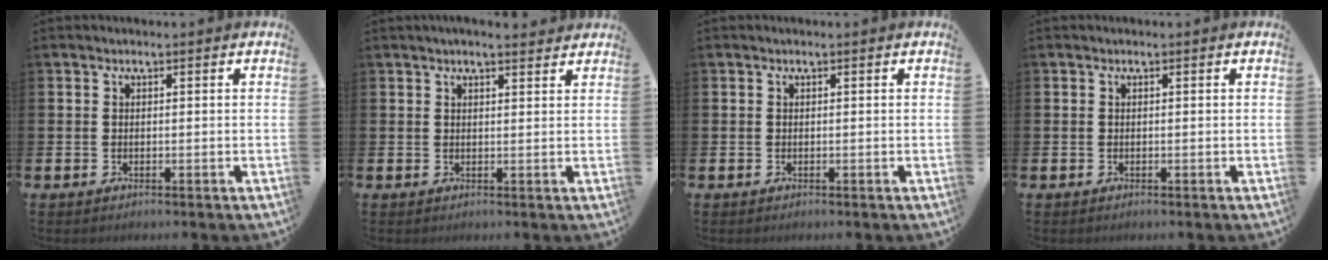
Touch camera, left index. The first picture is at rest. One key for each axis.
{"total": 2.4, "fx": 2.3, "fy": 0.3, "fz": 0.7, "tx": -0.007, "ty": -0.010, "tz": 0.039}
{"total": 0.0}
{"total": 0.0}